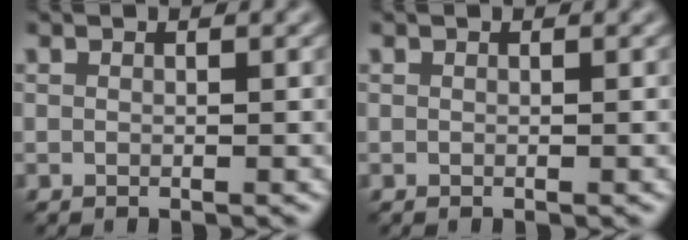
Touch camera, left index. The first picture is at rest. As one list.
[{"total": 0.0}]